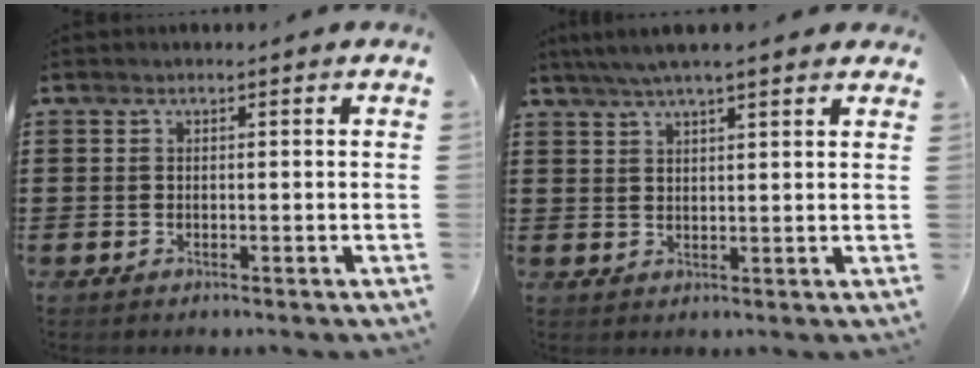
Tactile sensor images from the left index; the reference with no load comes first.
{"total": 4.5, "force": [3.6, 0.5, 2.7], "torque": [-0.059, -0.001, 0.064]}